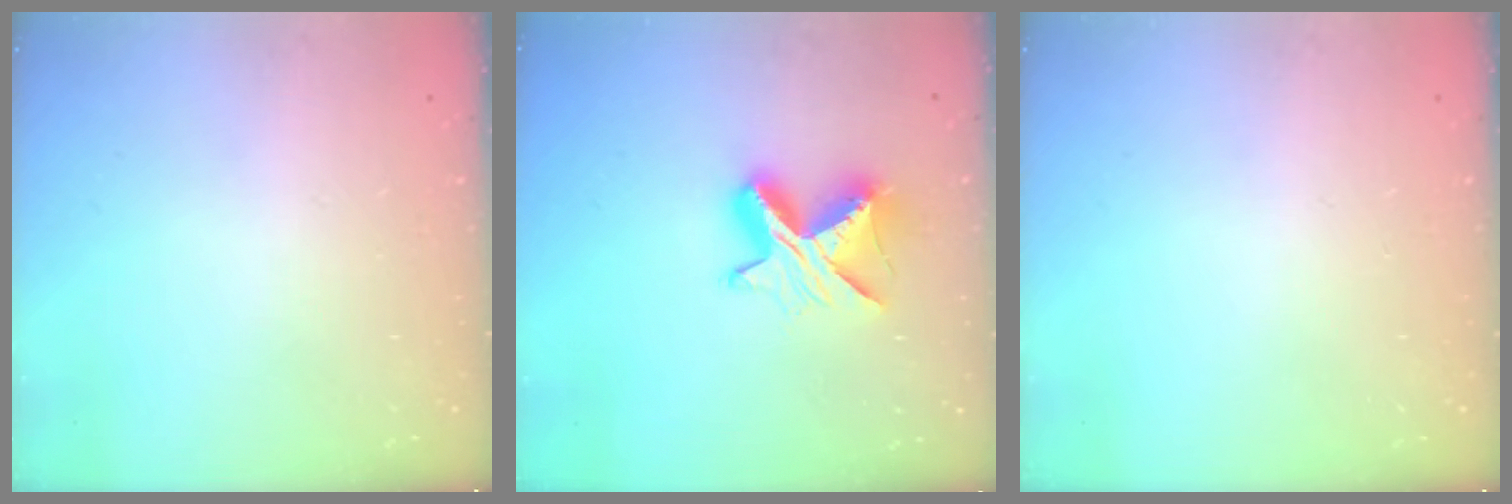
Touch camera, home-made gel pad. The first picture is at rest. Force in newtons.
{"total": 9.8, "press": 9.8, "slide": 0.6}
{"total": 0.0}